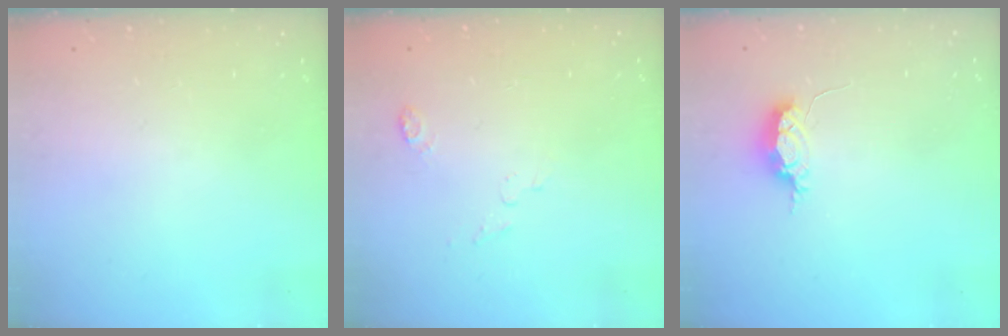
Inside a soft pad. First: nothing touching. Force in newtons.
{"total": 4.1, "press": 4.0, "slide": 0.8}
{"total": 4.8, "press": 4.7, "slide": 0.9}